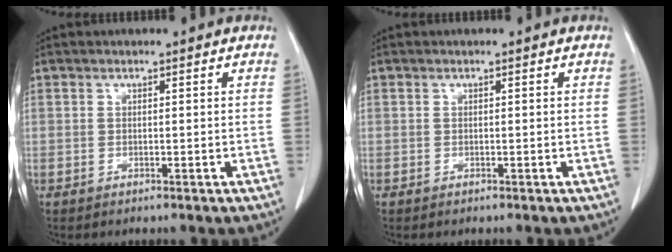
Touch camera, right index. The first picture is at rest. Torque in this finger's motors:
{"motor_torque": [0.04, -0.03, -0.01, 0.00]}